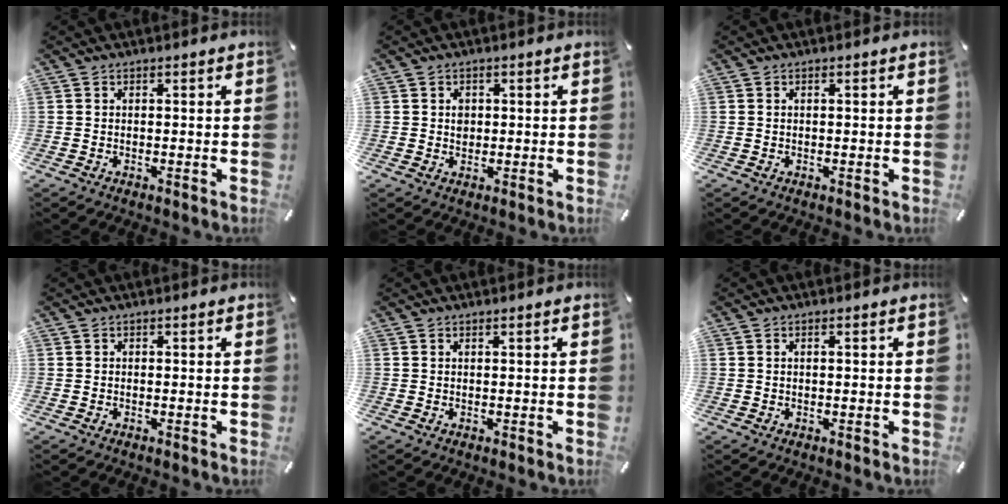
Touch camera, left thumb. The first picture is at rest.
{"total": 2.0, "force": [0.3, 1.7, 0.9], "torque": [-0.013, 0.002, 0.003]}
{"total": 0.6, "force": [0.1, 0.1, 0.6], "torque": [-0.012, 0.000, 0.002]}
{"total": 0.0}
{"total": 0.0}
{"total": 0.8, "force": [0.1, 0.1, 0.8], "torque": [-0.015, 0.000, 0.002]}